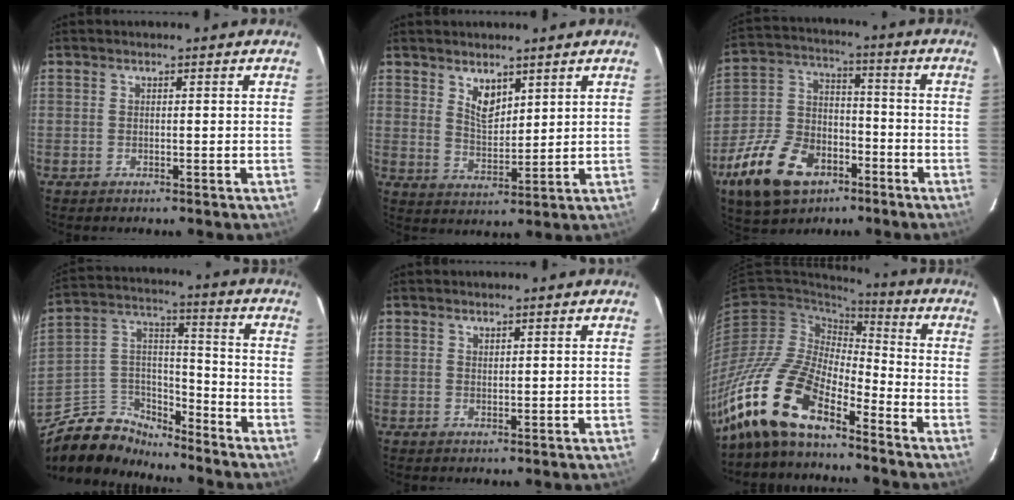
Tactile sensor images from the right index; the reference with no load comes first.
{"total": 5.2, "force": [3.4, 2.5, 2.9], "torque": [-0.046, -0.001, 0.065]}
{"total": 18.4, "force": [-10.0, 11.4, 10.5], "torque": [-0.244, 0.007, -0.165]}
{"total": 12.0, "force": [-10.1, 5.6, 3.3], "torque": [-0.081, 0.051, -0.186]}
{"total": 0.6, "force": [0.5, 0.3, 0.1], "torque": [-0.001, 0.000, 0.011]}
{"total": 18.9, "force": [-14.5, 6.5, 10.2], "torque": [-0.221, -0.011, -0.289]}